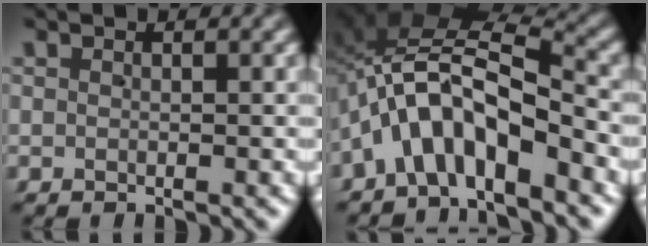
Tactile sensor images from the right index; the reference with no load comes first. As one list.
[{"total": 10.1, "force": [-0.1, 6.7, 7.5], "torque": [-0.160, 0.003, -0.015]}]